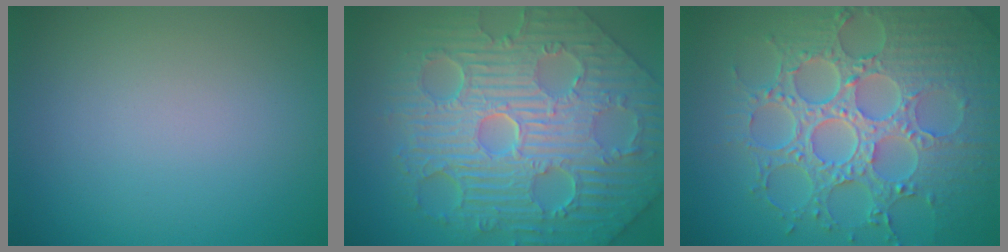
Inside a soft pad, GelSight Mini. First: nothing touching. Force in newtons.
{"total": 12.5, "press": 8.2, "slide": 9.3}
{"total": 8.8, "press": 6.6, "slide": 5.9}